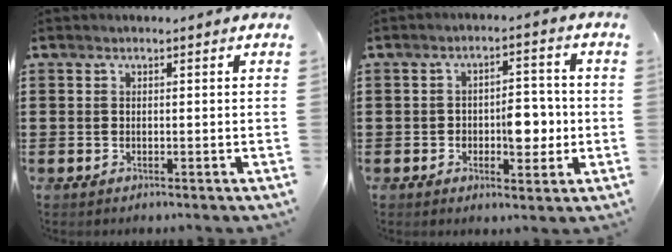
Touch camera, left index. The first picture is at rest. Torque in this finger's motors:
{"motor_torque": [0.81, 0.20, 0.23, 0.05]}